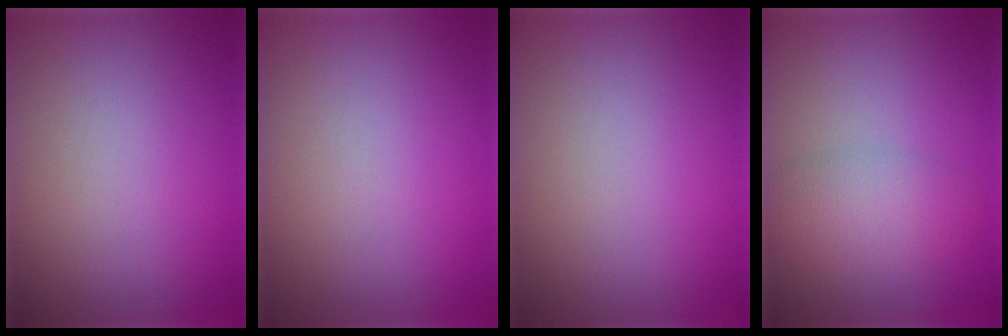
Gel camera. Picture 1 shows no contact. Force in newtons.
{"total": 0.5, "press": 0.5, "slide": 0.1}
{"total": 0.0}
{"total": 3.4, "press": 3.4, "slide": 0.3}